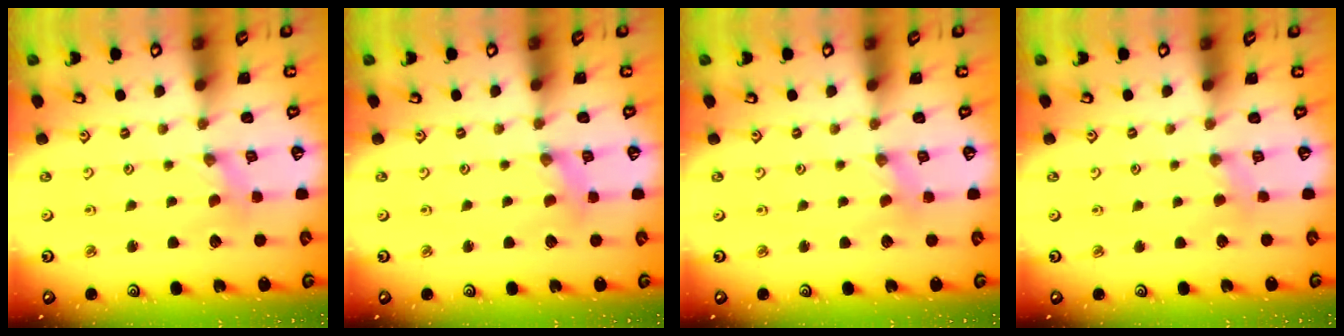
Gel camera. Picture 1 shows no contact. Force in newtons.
{"total": 1.7, "press": 1.7, "slide": 0.3}
{"total": 1.8, "press": 1.8, "slide": 0.3}
{"total": 2.8, "press": 2.7, "slide": 0.5}